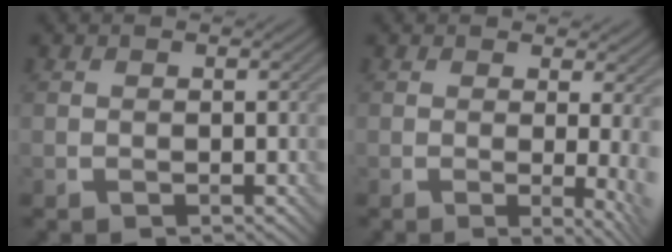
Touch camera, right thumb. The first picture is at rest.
{"total": 5.0, "force": [-0.1, 1.0, 4.9], "torque": [-0.072, -0.006, -0.004]}